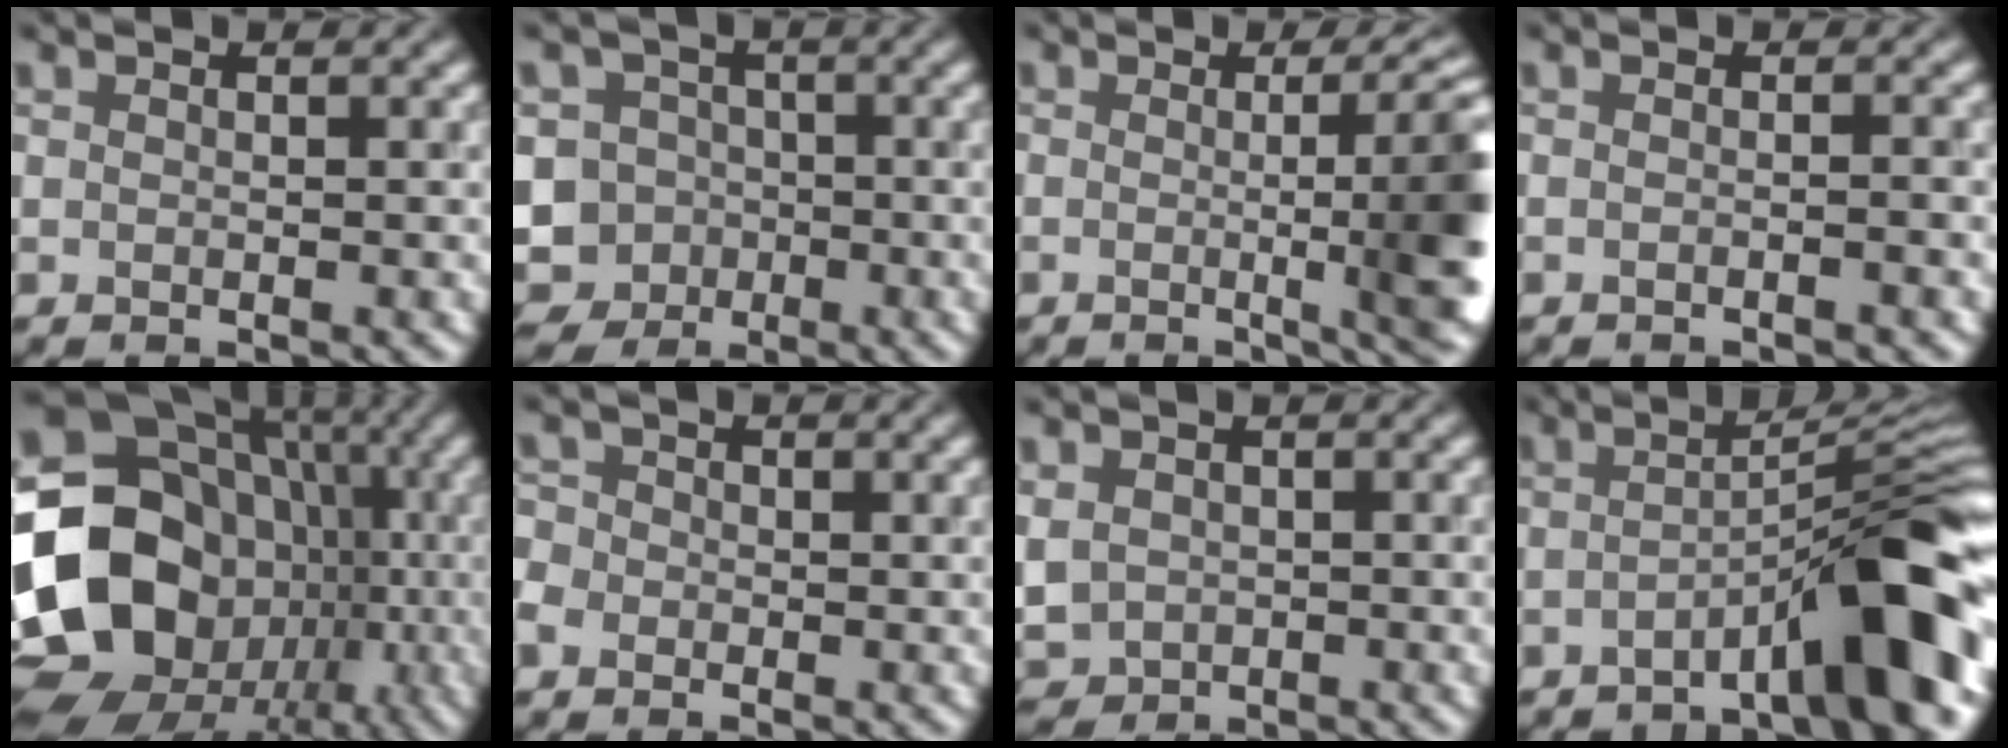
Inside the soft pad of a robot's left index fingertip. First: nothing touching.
{"total": 10.9, "force": [-4.4, 9.6, 2.7], "torque": [-0.070, -0.014, -0.099]}
{"total": 10.1, "force": [-0.6, 2.7, 9.8], "torque": [-0.095, 0.007, -0.009]}
{"total": 1.0, "force": [-0.6, -0.1, 0.8], "torque": [-0.013, 0.005, -0.011]}
{"total": 22.9, "force": [-2.6, 19.7, 11.3], "torque": [-0.207, 0.008, -0.074]}
{"total": 3.4, "force": [-1.6, 2.8, 1.2], "torque": [-0.018, 0.010, -0.044]}
{"total": 4.0, "force": [-0.2, 3.5, 2.0], "torque": [-0.058, -0.004, 0.000]}
{"total": 9.4, "force": [-4.2, 1.4, 8.2], "torque": [-0.102, 0.031, -0.067]}